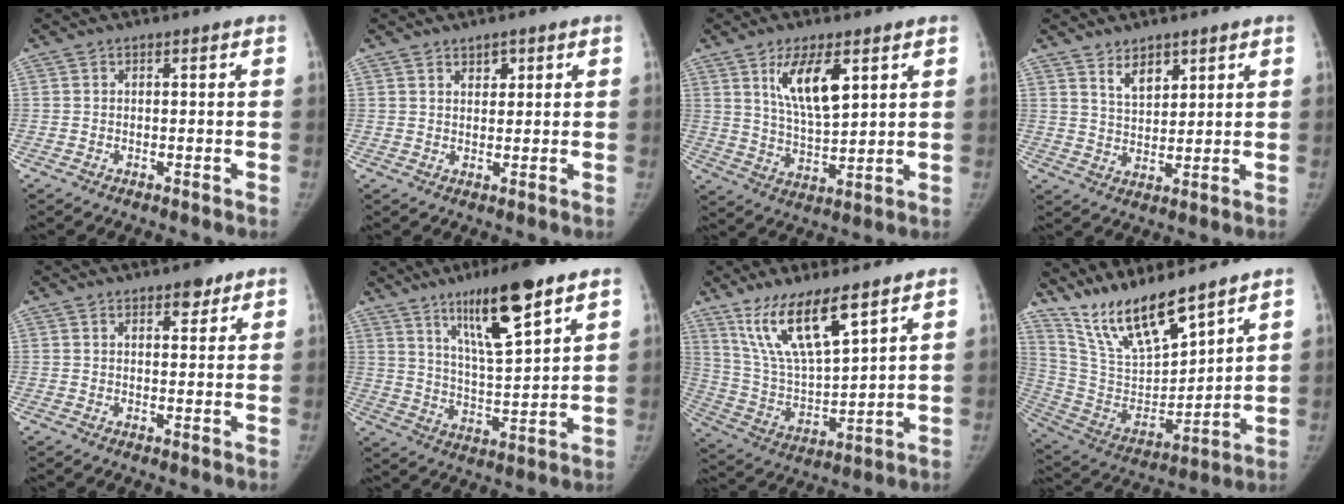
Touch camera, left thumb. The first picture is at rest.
{"total": 2.3, "force": [1.4, 1.4, 1.1], "torque": [-0.003, -0.009, 0.024]}
{"total": 10.8, "force": [4.9, 4.0, 8.7], "torque": [-0.140, -0.030, 0.098]}
{"total": 5.3, "force": [3.5, 2.7, 3.0], "torque": [-0.031, -0.030, 0.068]}
{"total": 3.4, "force": [2.3, 1.6, 2.0], "torque": [-0.011, -0.012, 0.033]}
{"total": 15.4, "force": [9.1, 2.9, 12.0], "torque": [-0.191, -0.050, 0.162]}
{"total": 15.4, "force": [9.8, 4.2, 11.1], "torque": [-0.196, -0.048, 0.203]}
{"total": 16.9, "force": [13.7, 3.8, 9.0], "torque": [-0.142, -0.073, 0.274]}